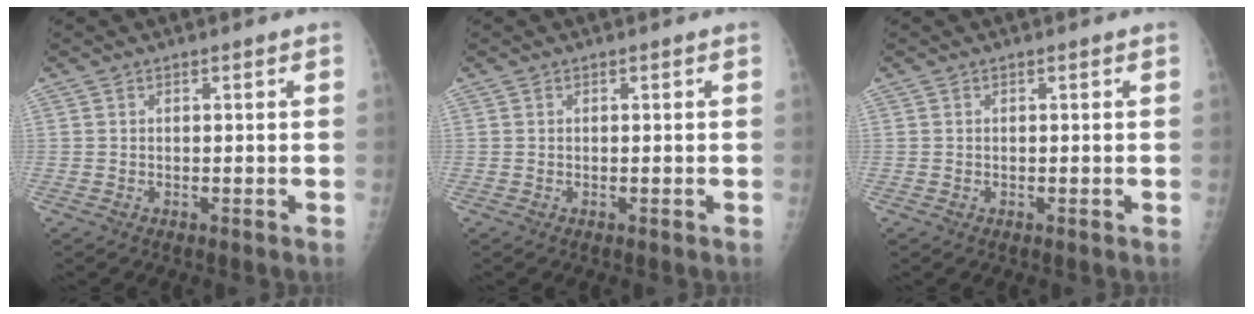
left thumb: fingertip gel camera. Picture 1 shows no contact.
{"total": 0.0}
{"total": 0.0}